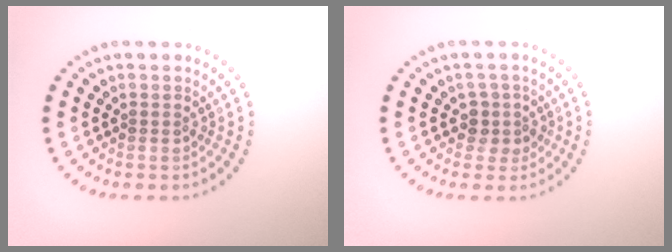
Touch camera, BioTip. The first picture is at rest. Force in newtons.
{"total": 1.9, "press": 1.5, "slide": 1.0}